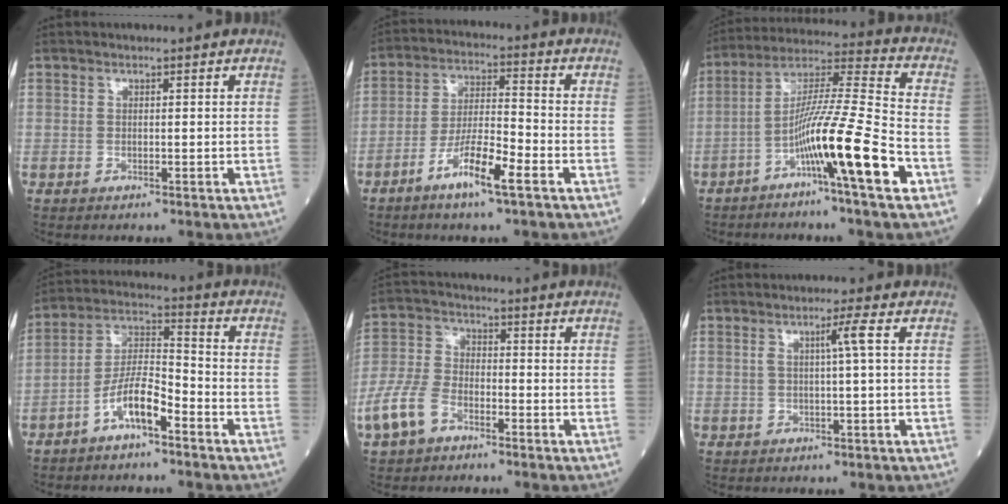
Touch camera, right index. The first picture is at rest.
{"total": 8.8, "force": [-4.9, 0.7, 7.3], "torque": [-0.142, -0.005, -0.092]}
{"total": 14.3, "force": [-6.3, -1.0, 12.8], "torque": [-0.227, -0.002, -0.117]}
{"total": 8.0, "force": [-4.7, 1.8, 6.3], "torque": [-0.130, 0.015, -0.093]}
{"total": 7.7, "force": [-4.5, 4.3, 4.5], "torque": [-0.122, 0.004, -0.093]}
{"total": 2.7, "force": [0.4, -0.8, 2.5], "torque": [-0.045, 0.001, 0.008]}